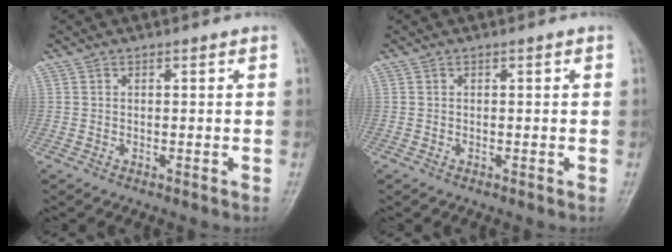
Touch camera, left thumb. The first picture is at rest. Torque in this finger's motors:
{"motor_torque": [0.00, 0.00, 0.00, 0.00, 0.00]}